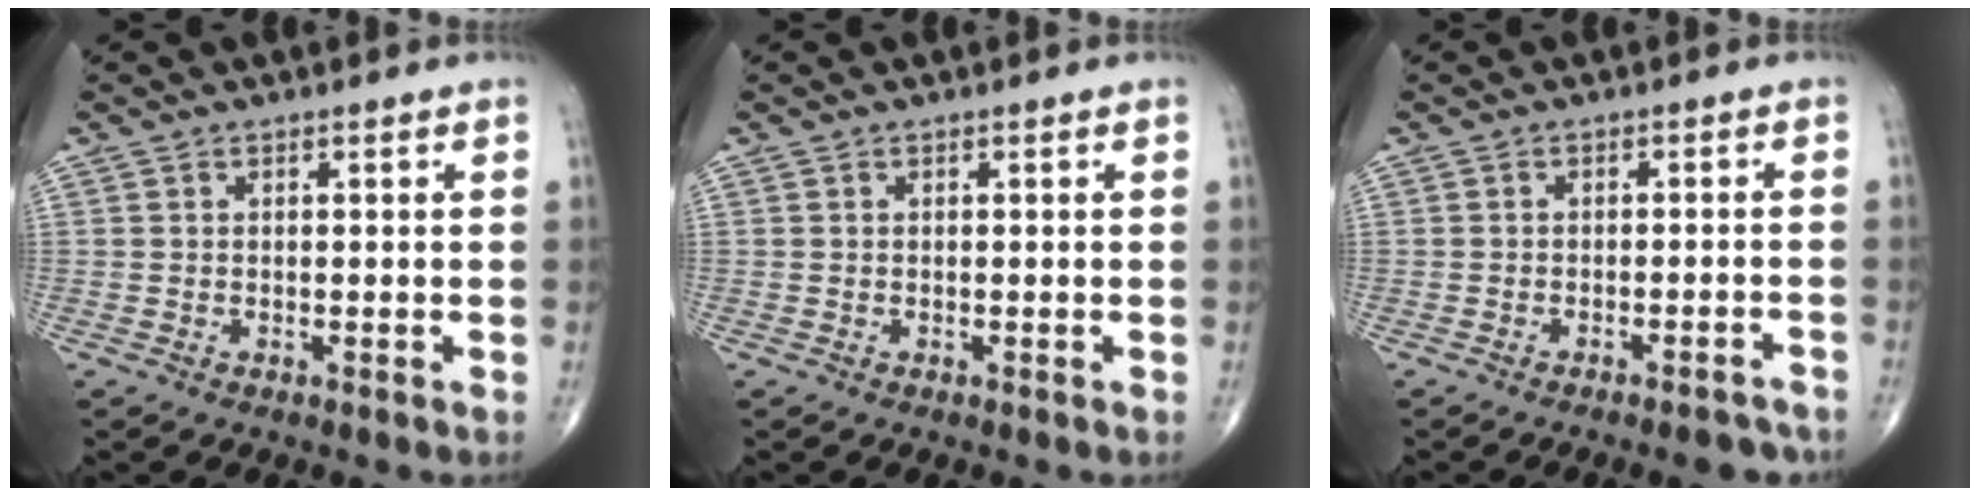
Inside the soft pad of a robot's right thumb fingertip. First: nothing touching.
{"total": 0.0}
{"total": 5.3, "force": [-4.7, 1.3, 2.2], "torque": [-0.020, 0.025, -0.055]}